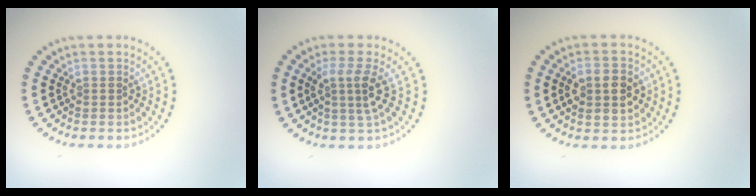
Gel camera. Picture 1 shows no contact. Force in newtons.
{"total": 2.9, "press": 2.1, "slide": 2.0}
{"total": 3.7, "press": 3.7, "slide": 0.1}